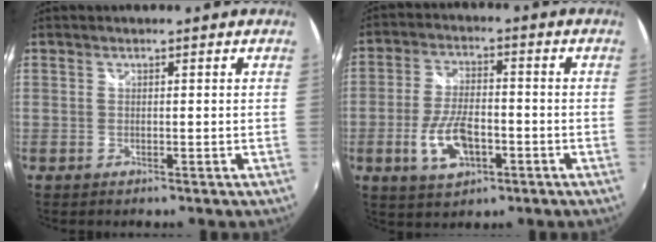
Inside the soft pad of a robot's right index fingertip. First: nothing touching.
{"total": 9.6, "force": [-3.4, 4.6, 7.7], "torque": [-0.159, -0.004, -0.056]}